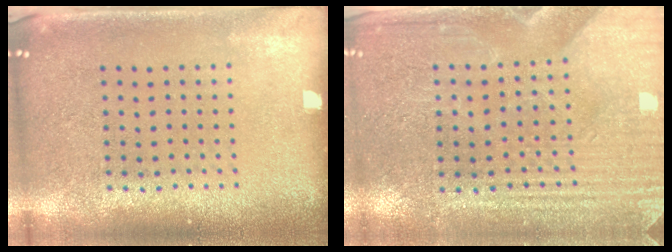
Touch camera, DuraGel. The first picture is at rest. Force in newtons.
{"total": 3.2, "press": 3.0, "slide": 0.9}